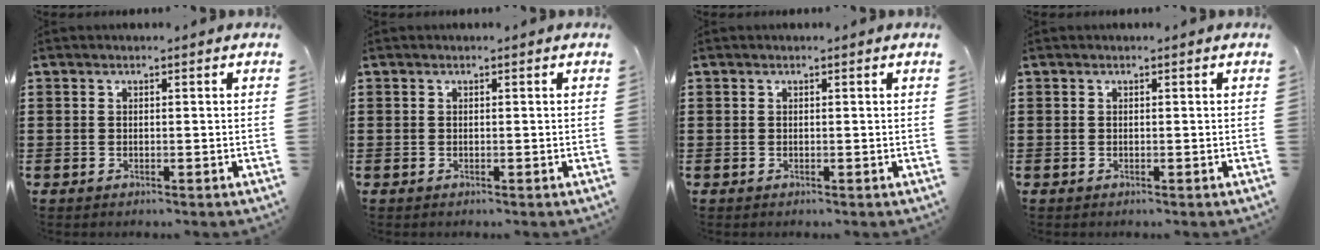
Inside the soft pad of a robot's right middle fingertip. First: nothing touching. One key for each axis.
{"total": 0.0}
{"total": 0.0}
{"total": 0.0}